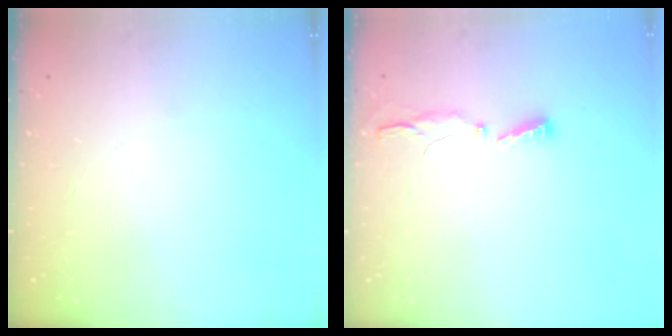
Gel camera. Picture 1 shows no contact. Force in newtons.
{"total": 3.5, "press": 3.4, "slide": 0.8}